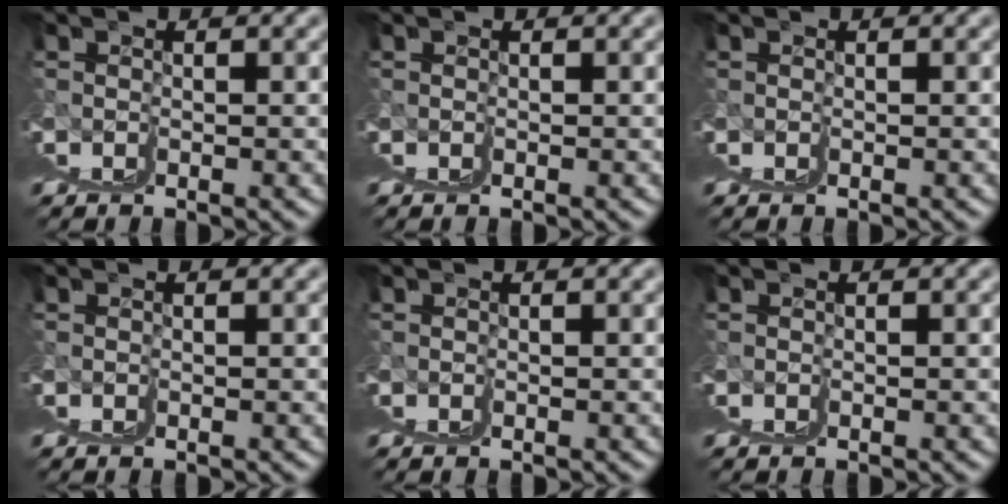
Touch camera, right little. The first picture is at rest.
{"total": 0.0}
{"total": 0.0}
{"total": 0.0}
{"total": 0.0}
{"total": 0.0}